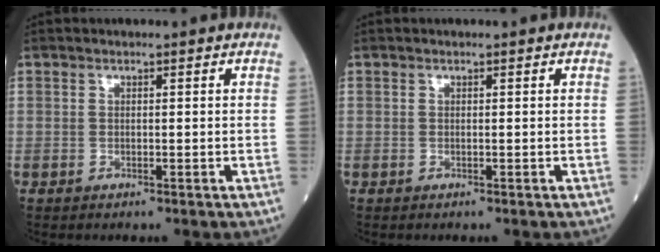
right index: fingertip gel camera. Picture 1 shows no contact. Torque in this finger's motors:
{"motor_torque": [0.03, 0.00, -0.02, -0.01]}